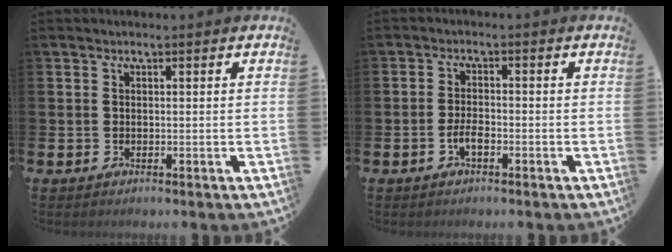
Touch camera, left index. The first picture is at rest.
{"total": 2.3, "force": [-1.0, 0.9, 1.9], "torque": [-0.031, 0.000, -0.021]}